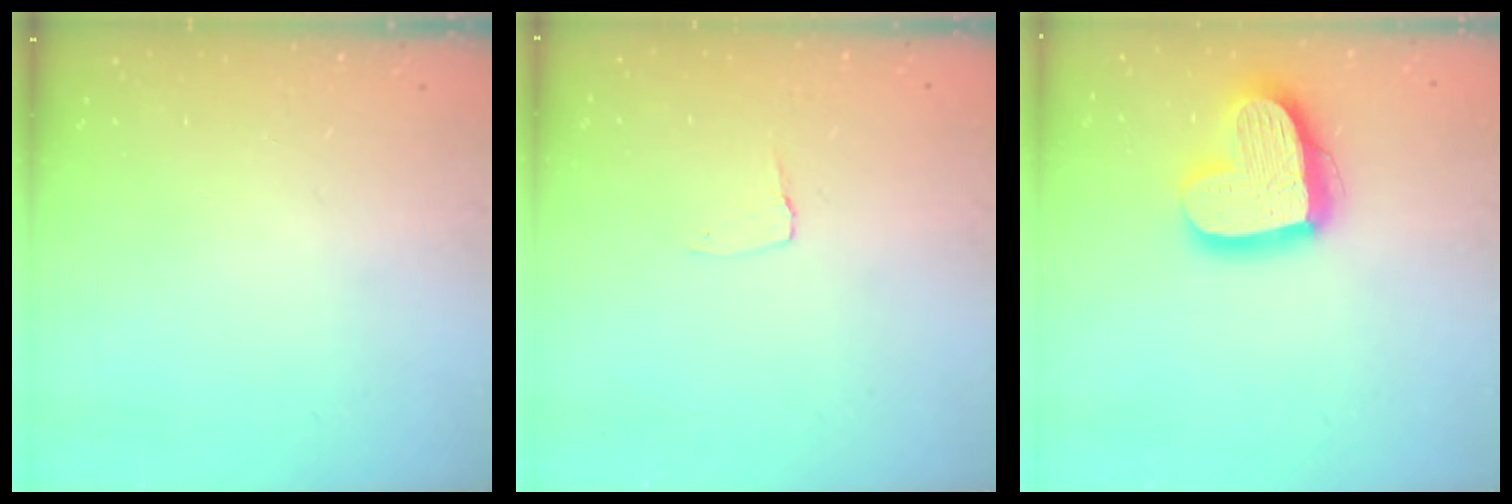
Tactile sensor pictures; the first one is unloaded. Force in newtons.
{"total": 2.9, "press": 2.9, "slide": 0.3}
{"total": 18.0, "press": 17.9, "slide": 1.5}